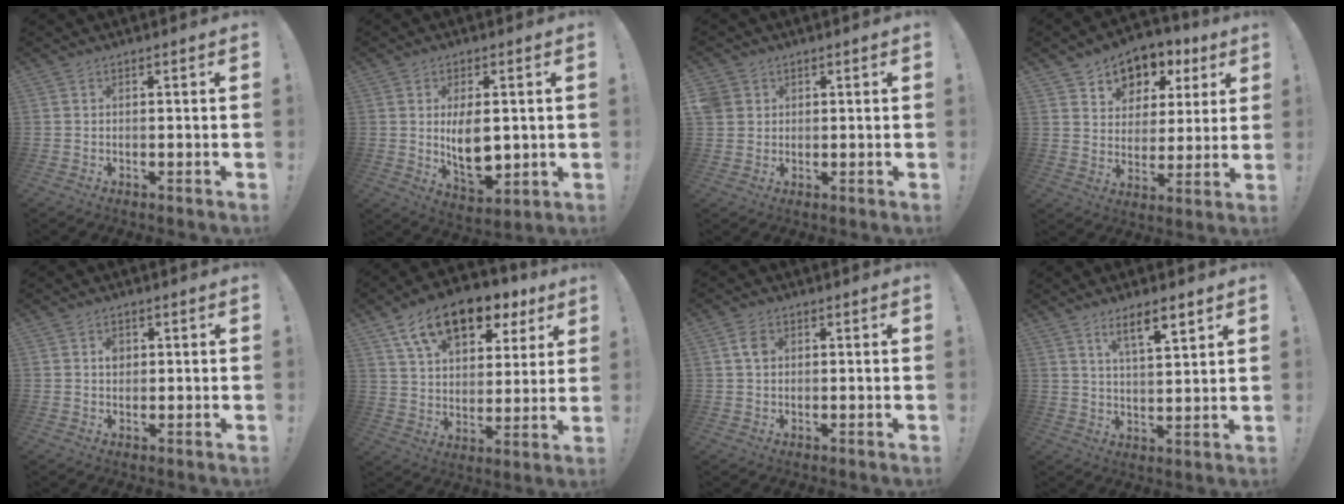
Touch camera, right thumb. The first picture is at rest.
{"total": 10.5, "force": [0.7, 5.7, 8.8], "torque": [-0.137, -0.018, 0.013]}
{"total": 3.7, "force": [1.8, 3.1, 0.7], "torque": [-0.019, 0.001, 0.037]}
{"total": 8.5, "force": [4.7, 6.7, 2.3], "torque": [-0.029, -0.039, 0.092]}
{"total": 2.5, "force": [0.4, 2.0, 1.5], "torque": [-0.009, -0.003, 0.002]}
{"total": 17.1, "force": [10.6, 9.1, 9.9], "torque": [-0.161, -0.059, 0.189]}
{"total": 3.3, "force": [1.1, 2.5, 1.9], "torque": [-0.030, 0.002, 0.020]}
{"total": 8.7, "force": [5.6, 1.9, 6.4], "torque": [-0.098, -0.029, 0.093]}